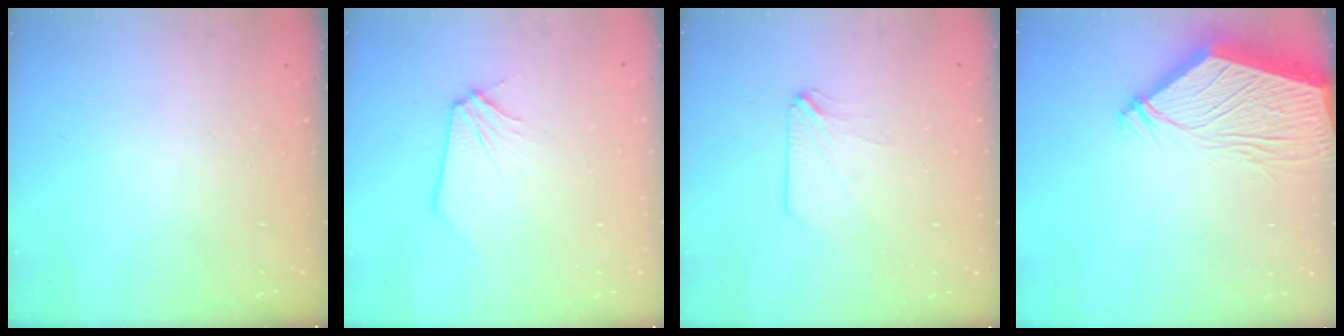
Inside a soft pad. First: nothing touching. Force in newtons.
{"total": 0.0}
{"total": 0.0}
{"total": 12.0, "press": 11.9, "slide": 1.5}